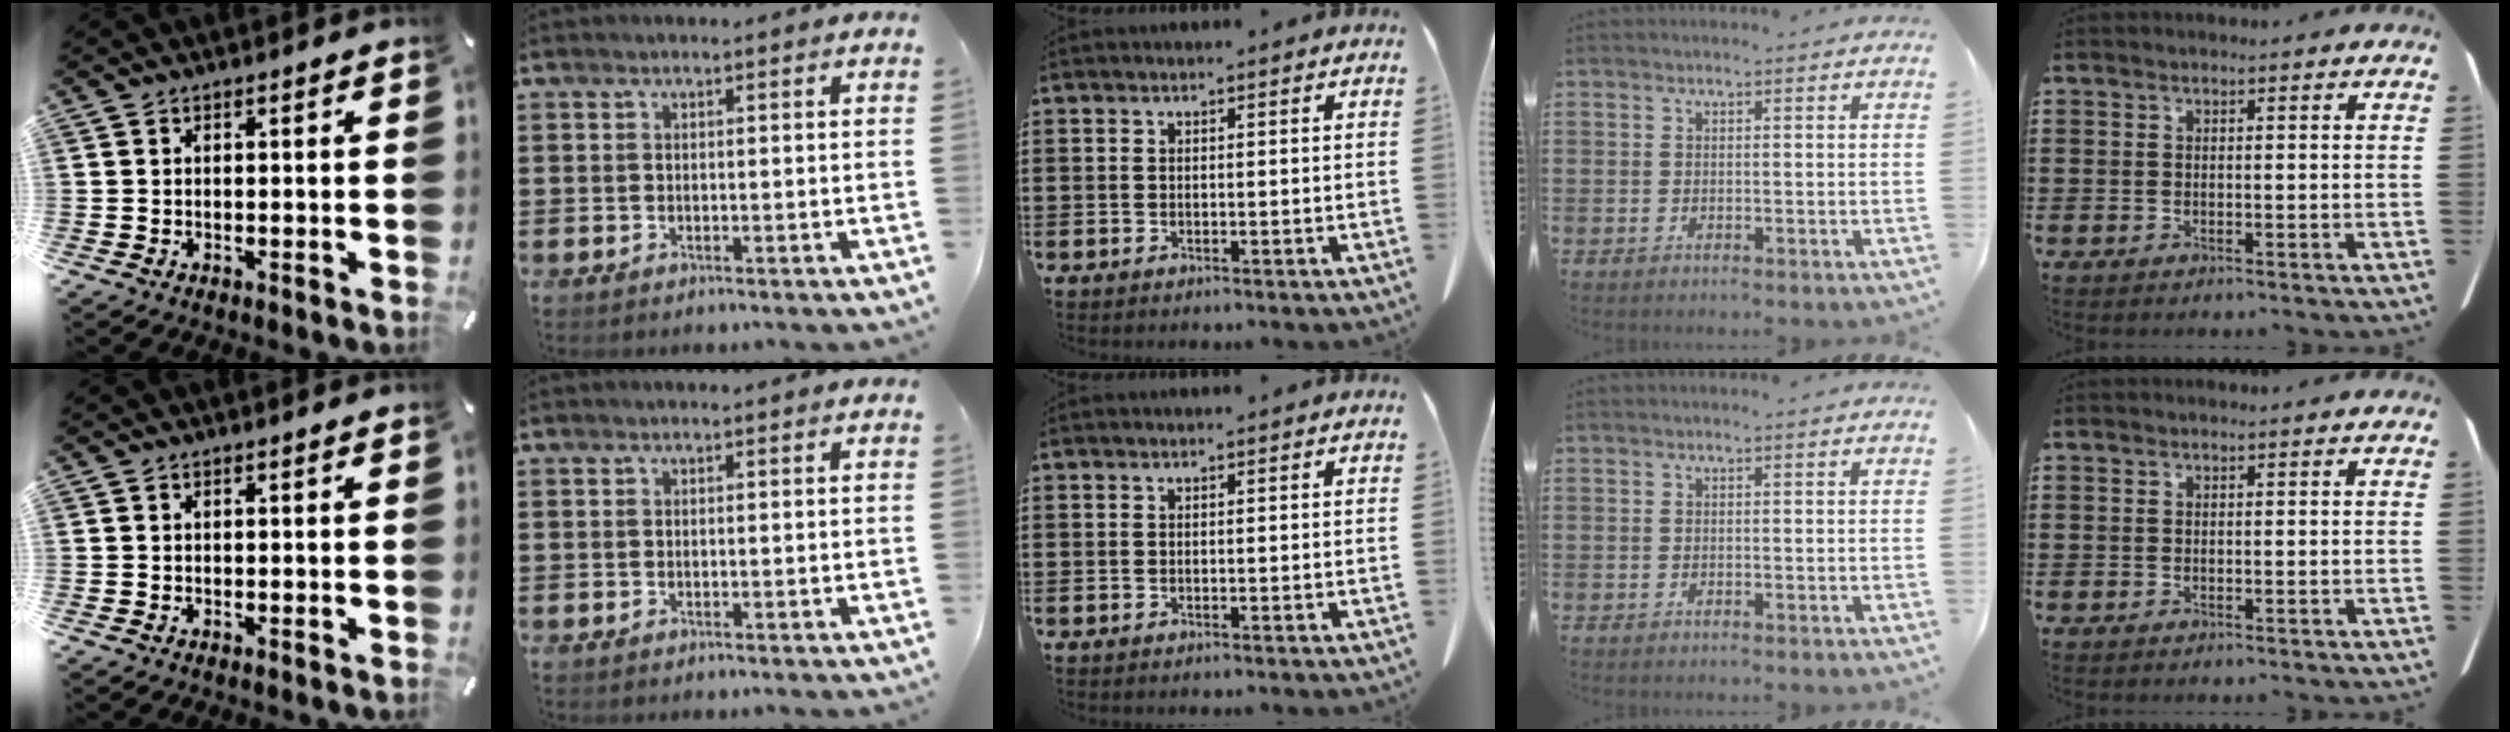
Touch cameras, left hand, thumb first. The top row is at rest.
{}